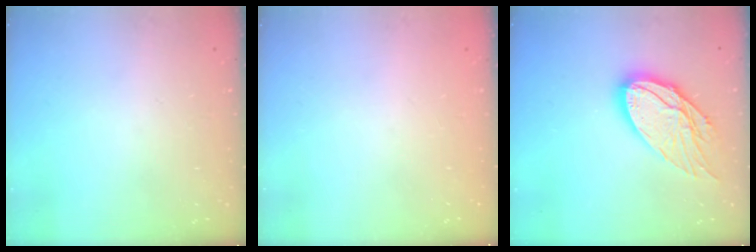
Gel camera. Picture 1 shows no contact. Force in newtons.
{"total": 0.0}
{"total": 16.3, "press": 16.2, "slide": 1.4}